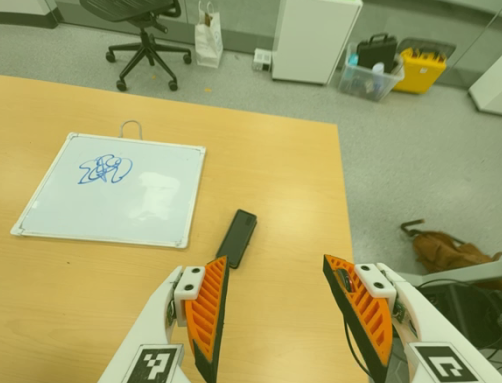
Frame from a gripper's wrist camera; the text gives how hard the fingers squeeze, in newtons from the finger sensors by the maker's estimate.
{"total": 0.0}